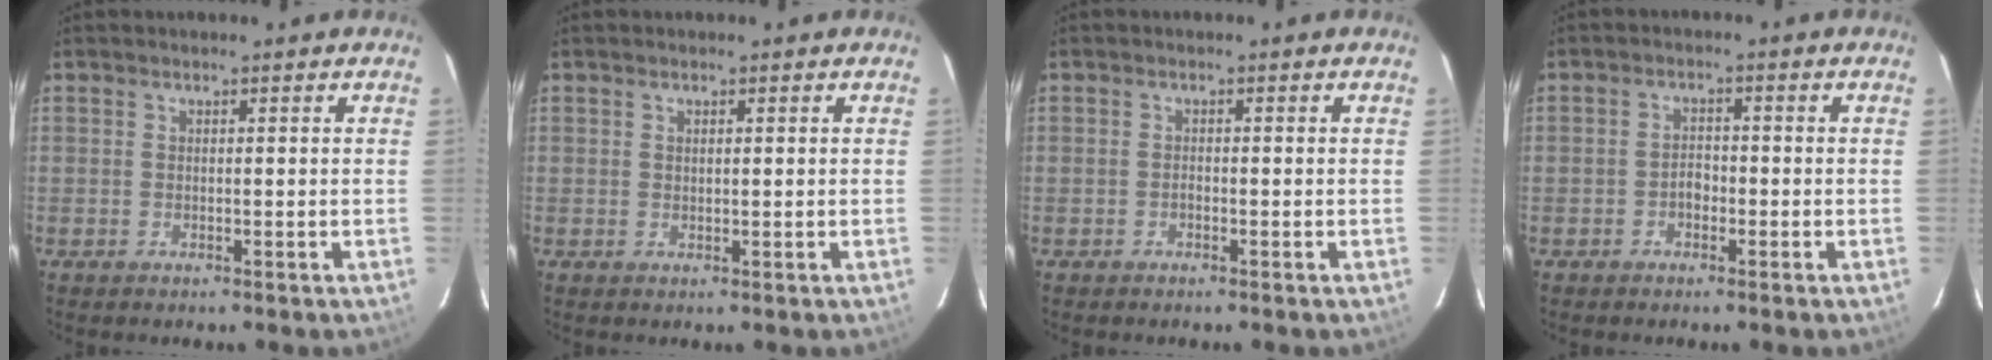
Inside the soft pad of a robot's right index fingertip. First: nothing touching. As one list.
[{"total": 0.7, "force": [0.4, 0.4, 0.5], "torque": [-0.008, 0.003, 0.008]}, {"total": 0.6, "force": [-0.4, 0.4, 0.3], "torque": [-0.005, 0.001, -0.008]}, {"total": 2.2, "force": [-1.0, 1.6, 1.0], "torque": [-0.020, 0.008, -0.016]}]